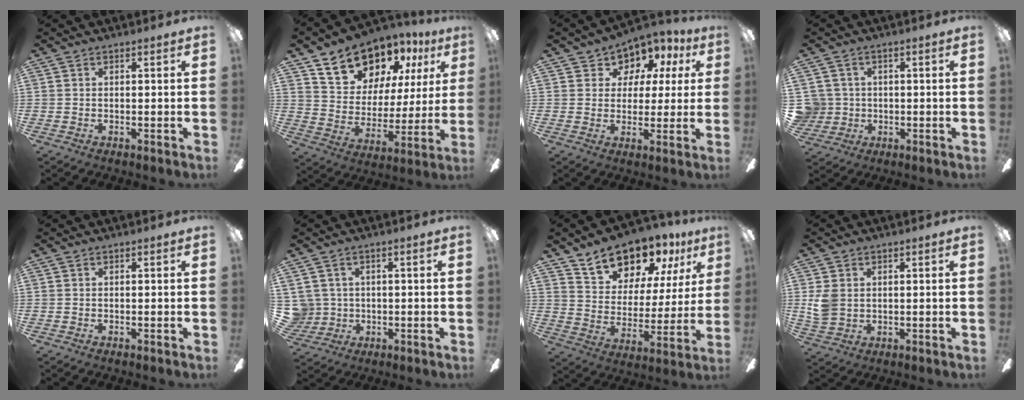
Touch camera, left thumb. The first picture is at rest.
{"total": 16.9, "force": [13.1, 9.3, 5.2], "torque": [-0.099, -0.094, 0.241]}
{"total": 7.6, "force": [4.8, 5.7, 1.5], "torque": [-0.034, -0.035, 0.089]}
{"total": 5.4, "force": [0.5, 5.3, 0.8], "torque": [-0.037, 0.008, 0.011]}
{"total": 0.0}
{"total": 5.0, "force": [1.0, 4.9, 0.5], "torque": [-0.034, 0.004, 0.021]}
{"total": 15.8, "force": [13.1, 7.4, 4.8], "torque": [-0.092, -0.093, 0.239]}
{"total": 5.4, "force": [1.0, 4.1, 3.2], "torque": [-0.061, 0.006, 0.021]}